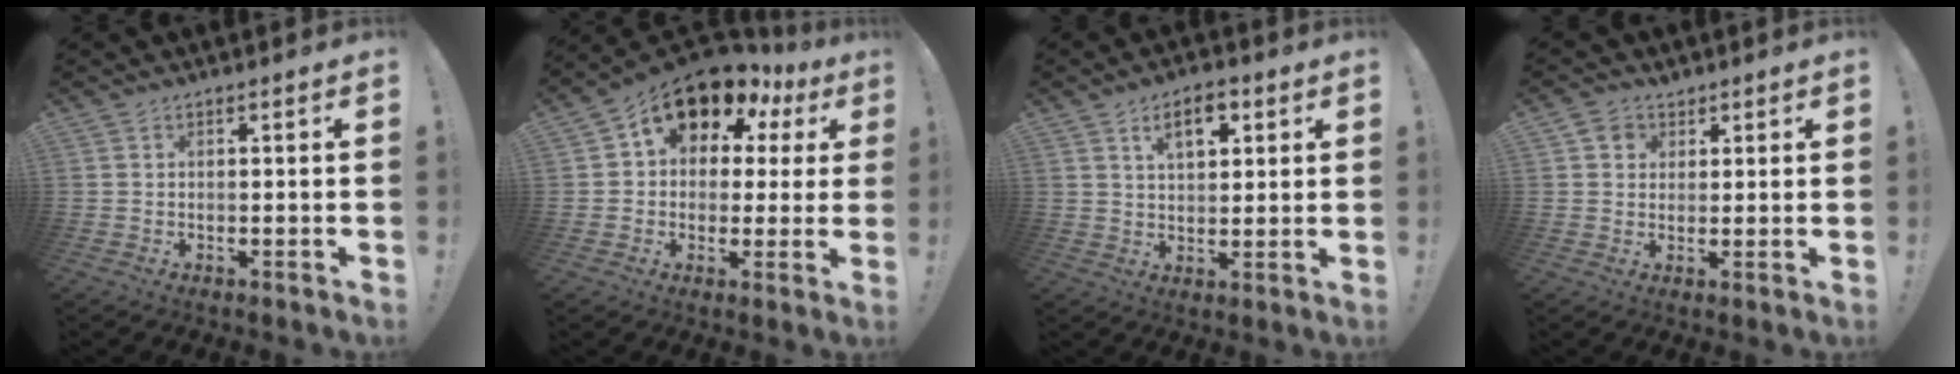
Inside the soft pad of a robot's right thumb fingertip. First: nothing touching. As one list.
[{"total": 12.6, "force": [8.5, 6.8, 6.2], "torque": [-0.095, -0.067, 0.151]}, {"total": 8.1, "force": [3.9, 4.2, 5.7], "torque": [-0.079, -0.005, 0.065]}, {"total": 4.4, "force": [2.4, 3.6, 0.8], "torque": [-0.006, -0.006, 0.044]}]